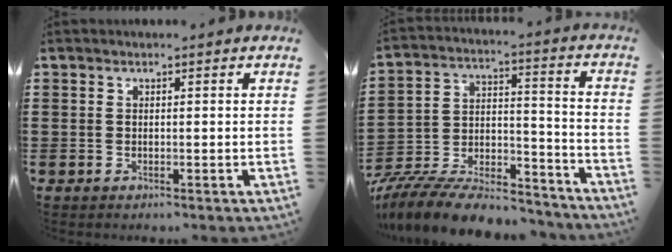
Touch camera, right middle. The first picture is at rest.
{"total": 11.1, "force": [-10.4, 1.9, 3.3], "torque": [-0.059, 0.020, -0.207]}